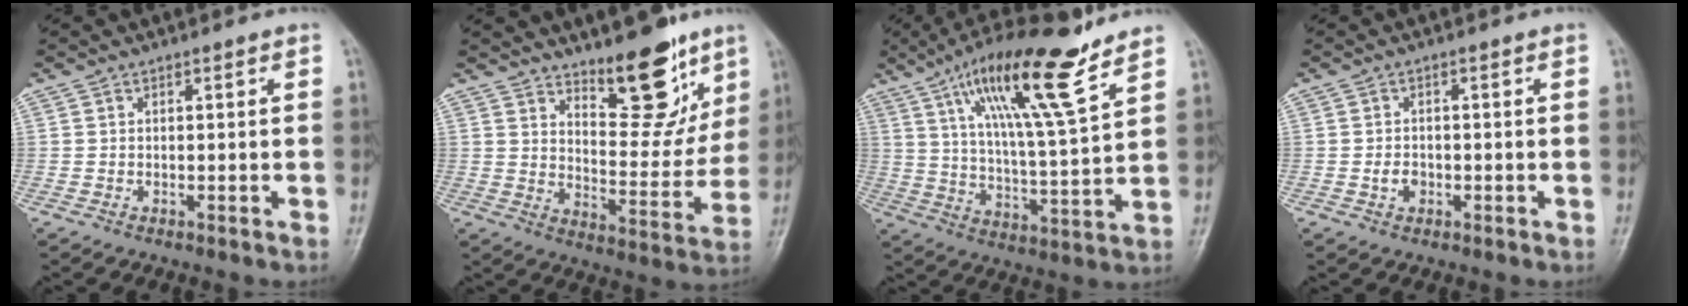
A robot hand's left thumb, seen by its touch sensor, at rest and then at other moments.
{"total": 14.9, "force": [9.8, 5.7, 9.6], "torque": [-0.086, -0.073, 0.156]}
{"total": 18.4, "force": [11.5, 3.1, 14.1], "torque": [-0.232, -0.051, 0.200]}
{"total": 2.5, "force": [-0.7, 2.0, 1.3], "torque": [-0.013, 0.006, -0.013]}